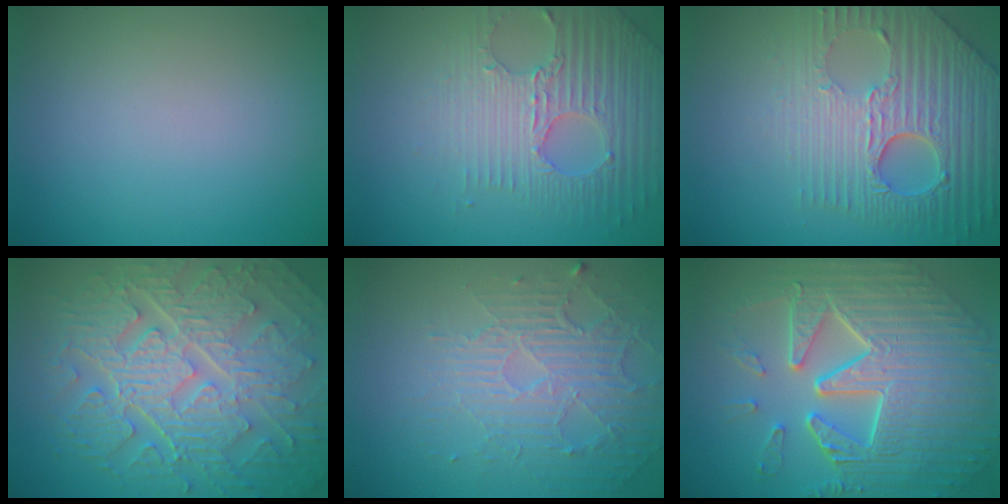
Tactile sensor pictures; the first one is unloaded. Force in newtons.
{"total": 4.7, "press": 4.2, "slide": 2.1}
{"total": 7.6, "press": 5.9, "slide": 4.8}
{"total": 10.6, "press": 7.0, "slide": 7.9}
{"total": 5.6, "press": 3.5, "slide": 4.4}
{"total": 10.8, "press": 7.4, "slide": 7.8}